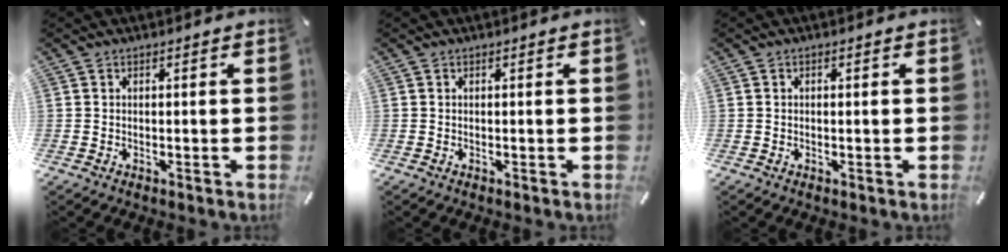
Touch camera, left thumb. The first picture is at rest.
{"total": 0.0}
{"total": 0.6, "force": [0.0, 0.2, 0.5], "torque": [-0.010, 0.001, -0.001]}